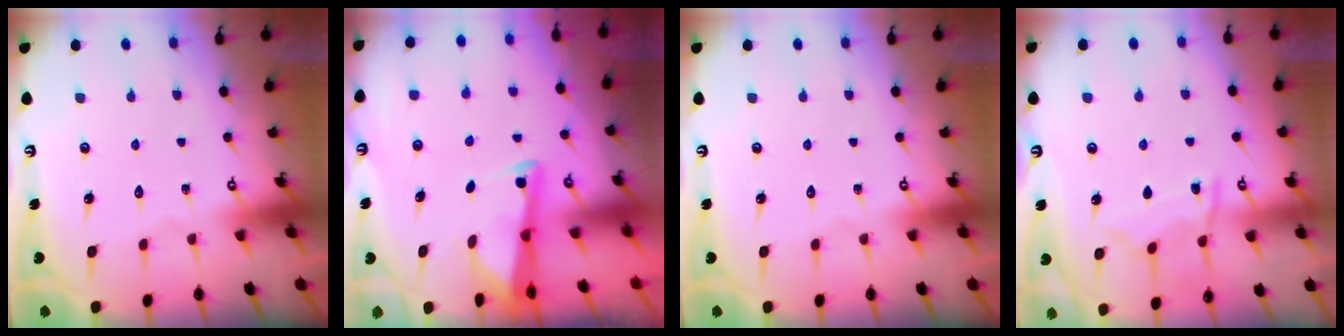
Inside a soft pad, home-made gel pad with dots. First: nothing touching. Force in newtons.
{"total": 2.7, "press": 2.7, "slide": 0.2}
{"total": 0.0}
{"total": 9.0, "press": 8.9, "slide": 0.7}